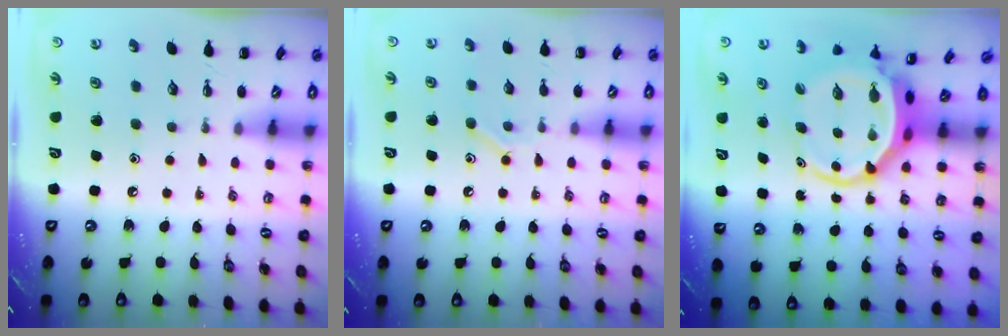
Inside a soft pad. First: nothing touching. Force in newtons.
{"total": 8.4, "press": 8.3, "slide": 1.6}
{"total": 6.4, "press": 6.1, "slide": 2.0}